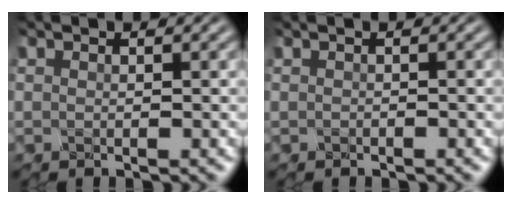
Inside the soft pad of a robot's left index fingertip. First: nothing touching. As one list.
[{"total": 0.0}]